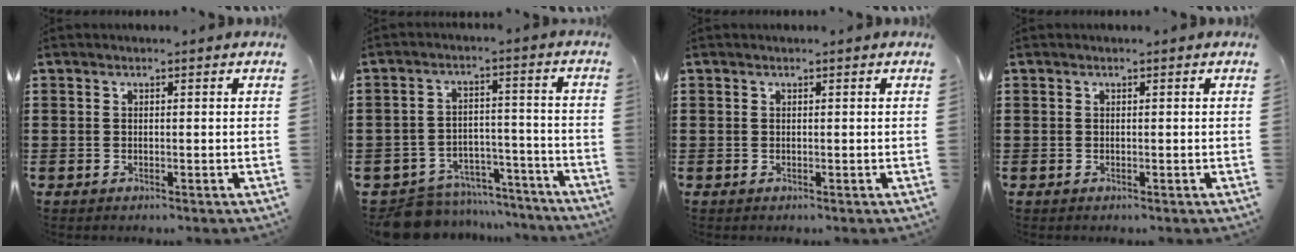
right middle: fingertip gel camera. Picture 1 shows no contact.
{"total": 8.5, "force": [-8.2, 2.1, 1.2], "torque": [-0.019, 0.030, -0.158]}
{"total": 0.0}
{"total": 0.0}